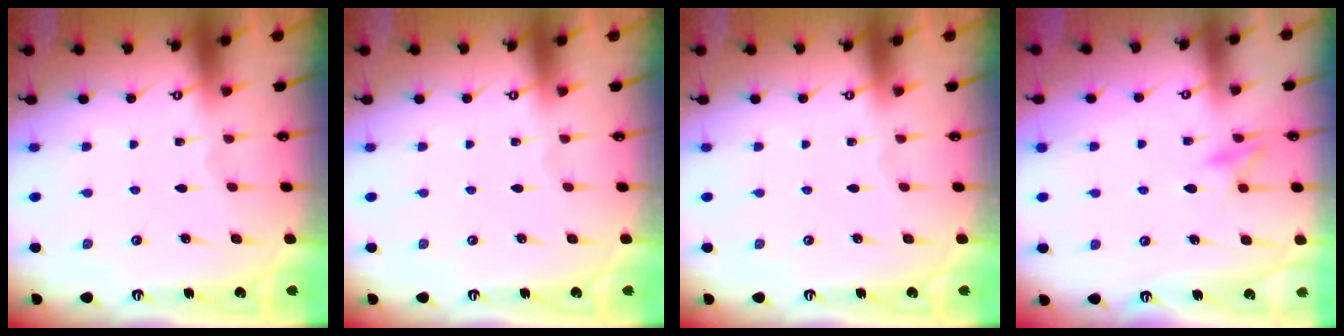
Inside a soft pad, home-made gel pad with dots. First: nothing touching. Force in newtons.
{"total": 0.0}
{"total": 0.0}
{"total": 12.1, "press": 12.1, "slide": 1.2}